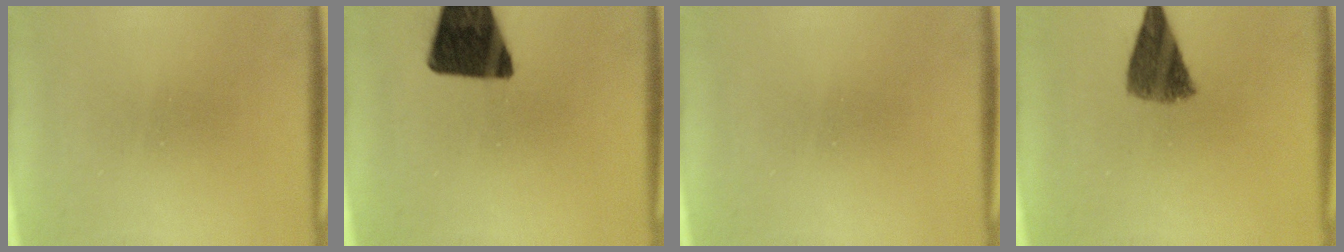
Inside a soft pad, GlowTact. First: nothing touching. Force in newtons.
{"total": 15.9}
{"total": 0.0}
{"total": 8.8}